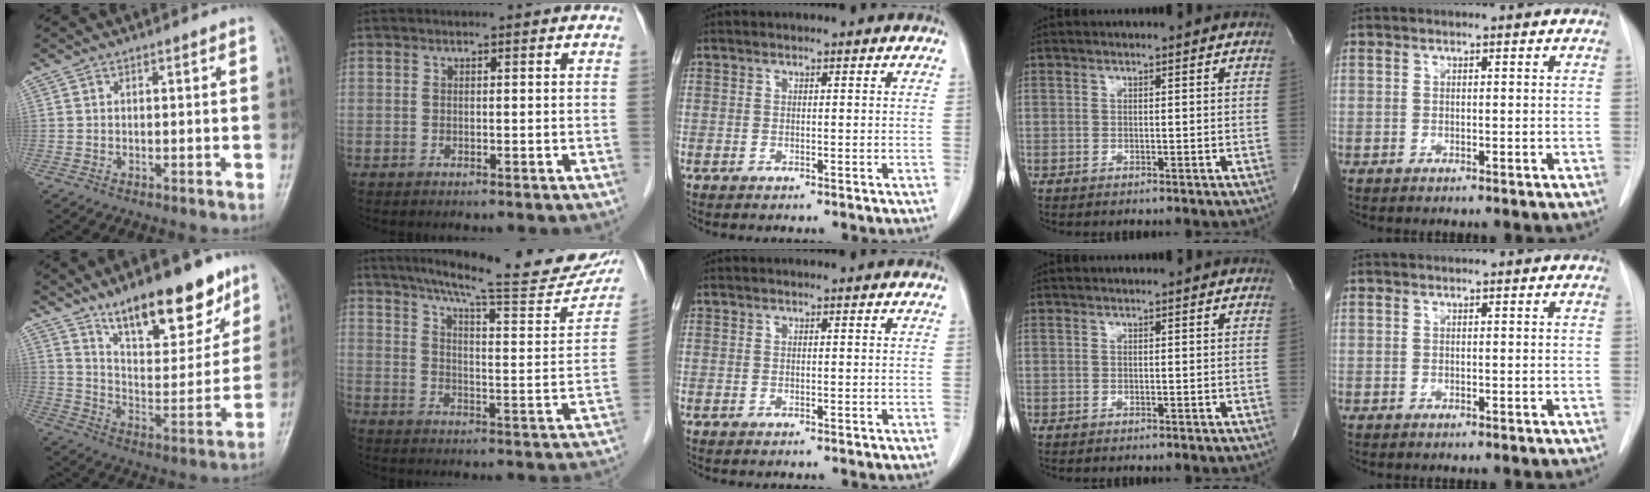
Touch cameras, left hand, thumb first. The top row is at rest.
{"thumb": {"total": 19.9, "force": [13.5, 7.3, 12.6], "torque": [-0.143, -0.075, 0.224]}, "index": {"total": 23.7, "force": [20.3, 2.6, 12.0], "torque": [-0.169, -0.037, 0.257]}}